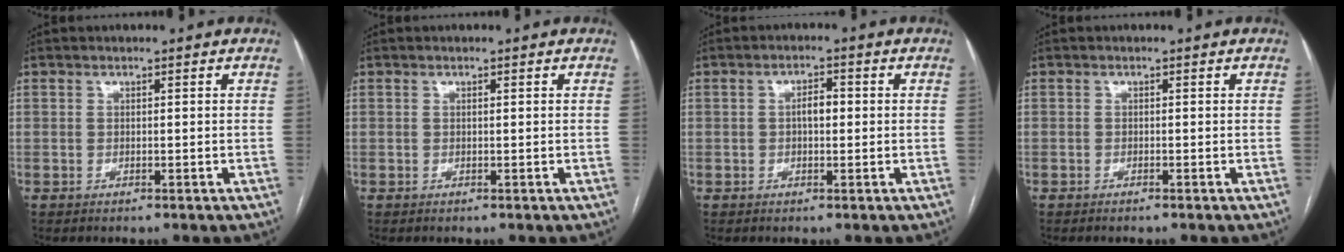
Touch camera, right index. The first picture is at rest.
{"total": 0.0}
{"total": 2.6, "force": [0.0, 1.1, 2.3], "torque": [-0.039, 0.008, -0.001]}
{"total": 0.6, "force": [-0.5, -0.1, 0.2], "torque": [-0.007, 0.000, -0.009]}